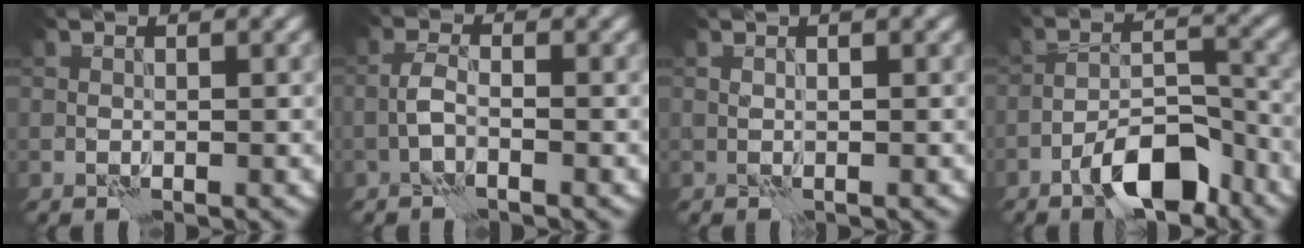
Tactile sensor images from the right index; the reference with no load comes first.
{"total": 0.8, "force": [-0.3, -0.3, 0.7], "torque": [-0.016, 0.004, -0.009]}
{"total": 1.2, "force": [1.0, -0.5, 0.3], "torque": [-0.004, 0.001, 0.019]}
{"total": 6.6, "force": [-4.5, 2.2, 4.4], "torque": [-0.065, 0.011, -0.076]}